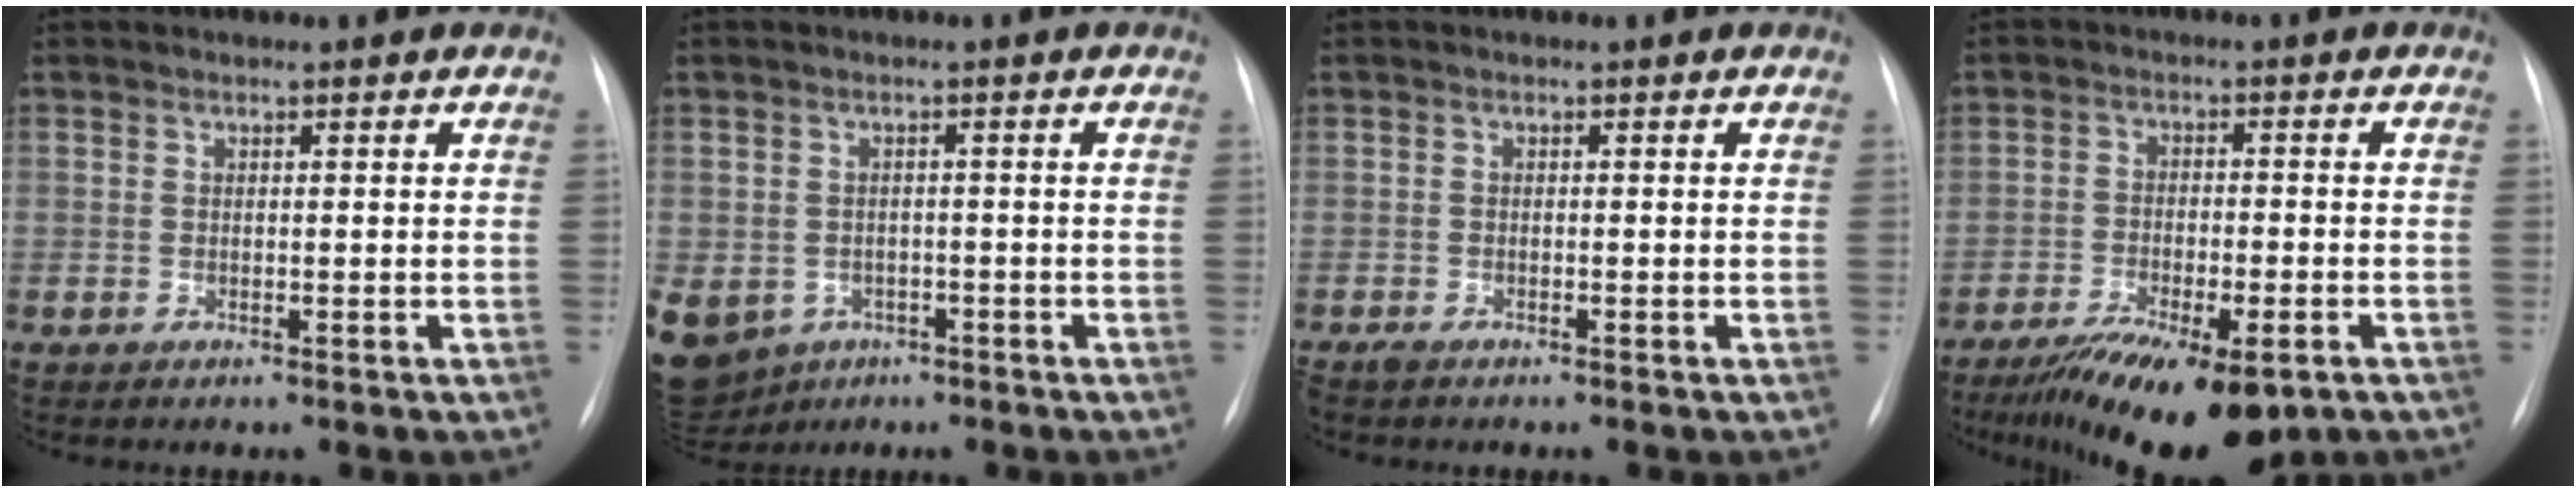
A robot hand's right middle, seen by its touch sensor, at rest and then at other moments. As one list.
[{"total": 18.1, "force": [-8.3, 14.6, 6.9], "torque": [-0.234, -0.005, -0.107]}, {"total": 1.1, "force": [-0.9, 0.4, 0.5], "torque": [-0.014, -0.004, -0.014]}, {"total": 14.5, "force": [-9.5, 4.4, 10.0], "torque": [-0.145, -0.022, -0.144]}]